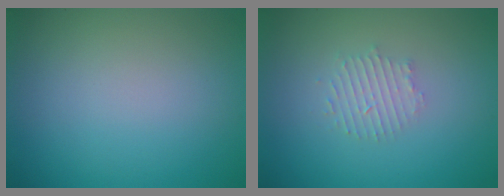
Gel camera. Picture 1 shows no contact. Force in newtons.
{"total": 1.8, "press": 1.7, "slide": 0.4}